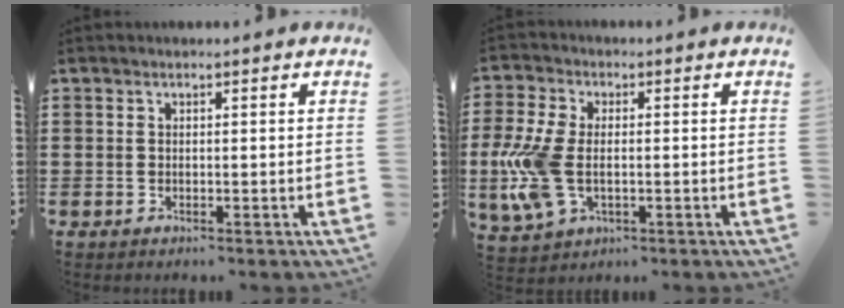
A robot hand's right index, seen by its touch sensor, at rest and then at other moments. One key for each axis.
{"total": 9.0, "fx": -1.0, "fy": 5.1, "fz": 7.4, "tx": -0.186, "ty": -0.007, "tz": -0.024}